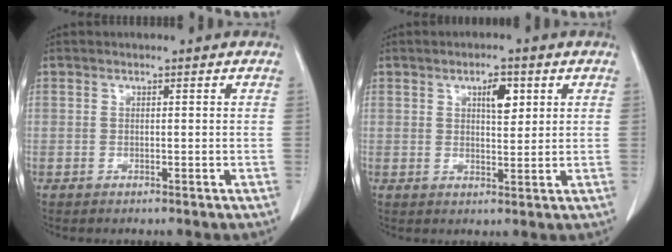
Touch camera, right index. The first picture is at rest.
{"total": 4.0, "force": [1.7, 1.5, 3.3], "torque": [-0.053, 0.001, 0.027]}